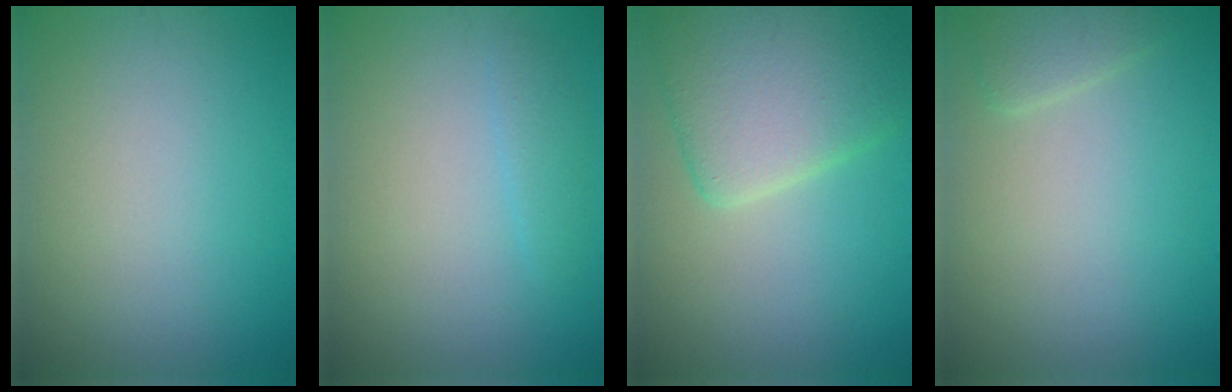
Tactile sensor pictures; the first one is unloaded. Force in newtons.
{"total": 1.4, "press": 1.4, "slide": 0.0}
{"total": 6.9, "press": 6.9, "slide": 0.4}
{"total": 1.6, "press": 1.6, "slide": 0.2}